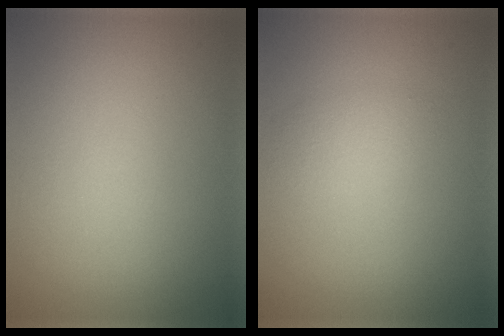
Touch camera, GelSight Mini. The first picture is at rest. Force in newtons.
{"total": 1.7, "press": 1.7, "slide": 0.0}